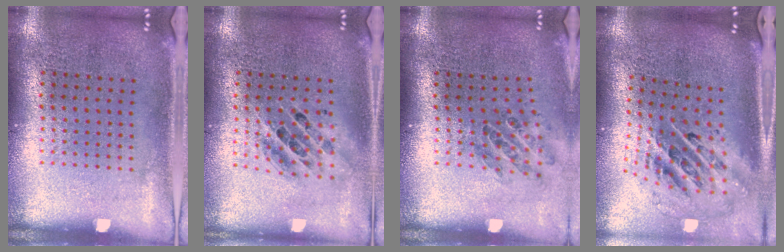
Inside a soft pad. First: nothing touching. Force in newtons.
{"total": 1.4, "press": 1.3, "slide": 0.7}
{"total": 0.9, "press": 0.9, "slide": 0.1}
{"total": 2.3, "press": 1.6, "slide": 1.7}